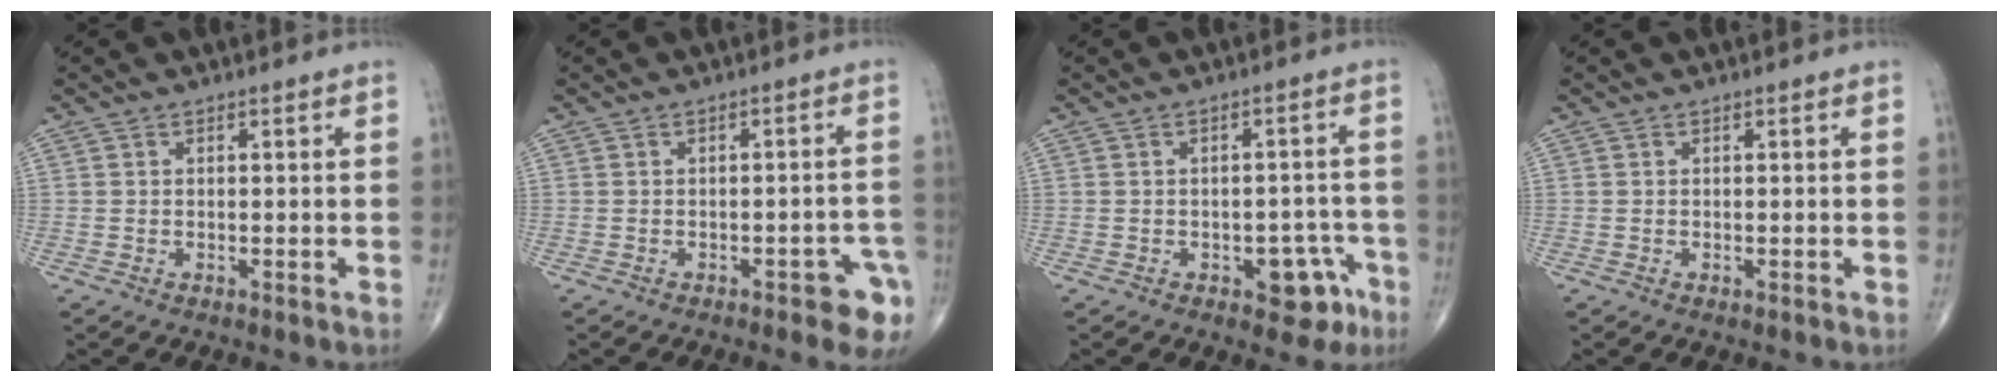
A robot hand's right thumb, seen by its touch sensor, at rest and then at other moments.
{"total": 7.0, "force": [-3.8, 2.6, 5.3], "torque": [-0.042, 0.022, -0.045]}
{"total": 6.8, "force": [-3.3, 3.8, 4.6], "torque": [-0.025, 0.028, -0.035]}
{"total": 0.0}